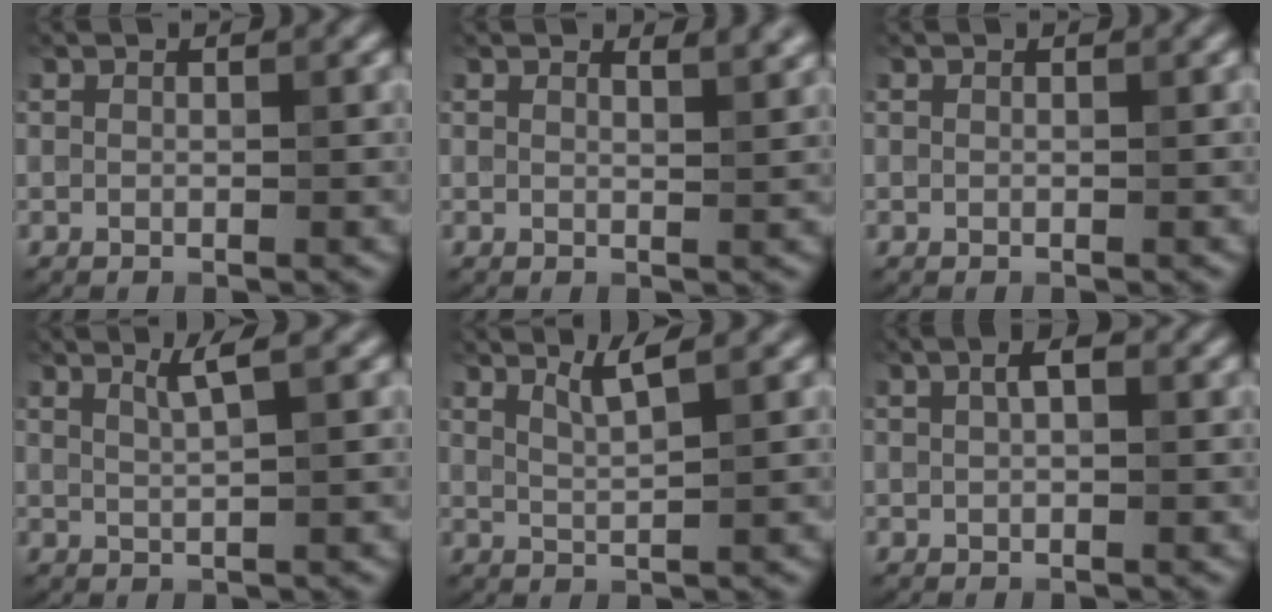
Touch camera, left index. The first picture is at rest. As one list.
[{"total": 2.5, "force": [2.0, 0.8, 1.2], "torque": [-0.005, 0.003, 0.022]}, {"total": 0.0}, {"total": 2.1, "force": [1.2, 0.3, 1.7], "torque": [-0.024, 0.003, 0.020]}, {"total": 2.3, "force": [1.5, 0.3, 1.7], "torque": [-0.029, 0.000, 0.029]}, {"total": 1.6, "force": [0.4, 0.6, 1.4], "torque": [-0.026, 0.006, 0.005]}]